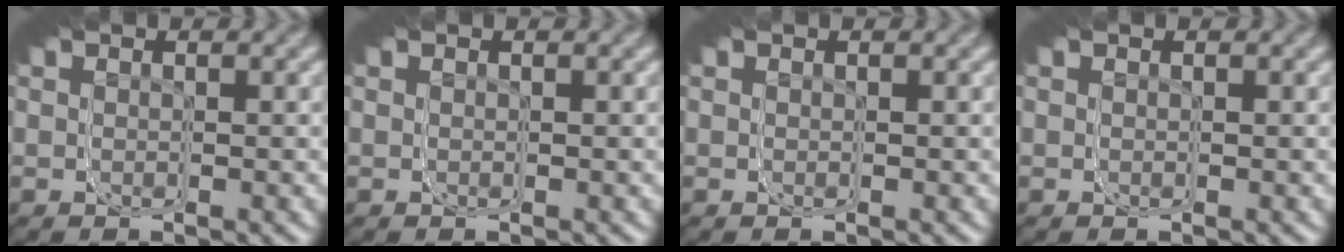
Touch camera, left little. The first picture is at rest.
{"total": 0.0}
{"total": 0.0}
{"total": 0.0}